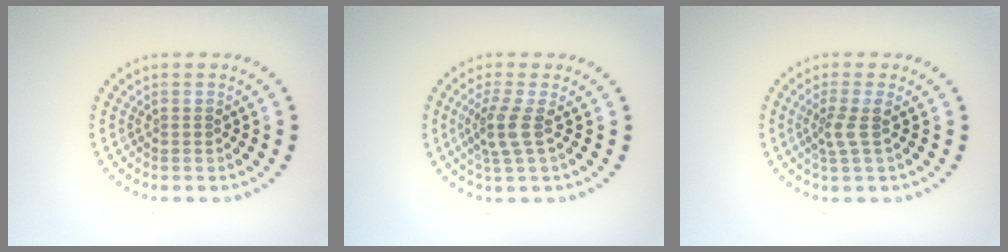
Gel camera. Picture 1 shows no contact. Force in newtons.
{"total": 2.5, "press": 1.9, "slide": 1.7}
{"total": 1.9, "press": 1.5, "slide": 1.3}